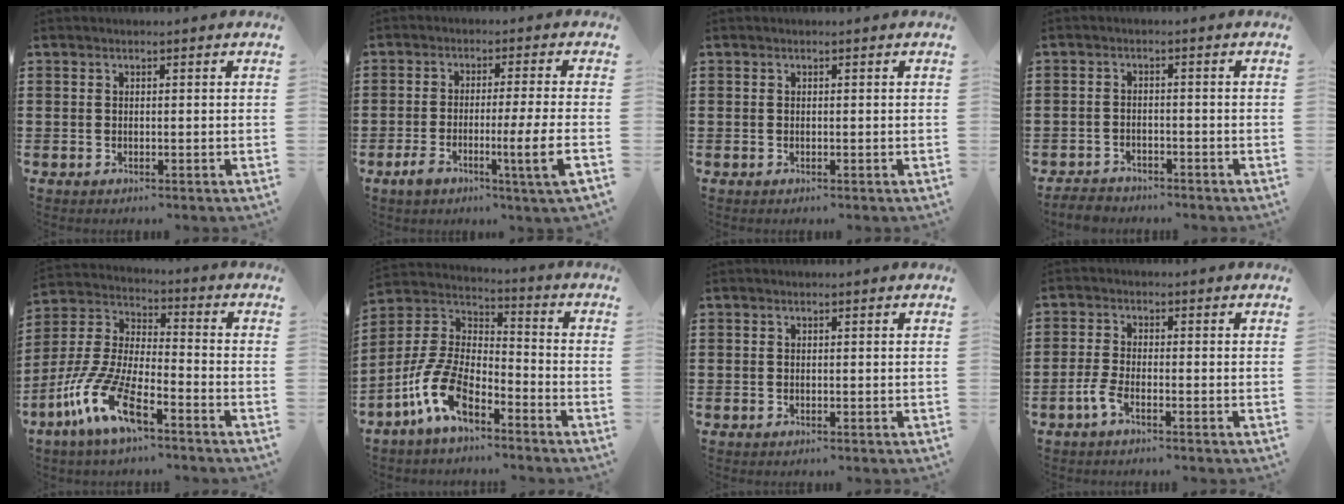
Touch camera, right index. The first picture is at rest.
{"total": 7.8, "force": [-2.7, -0.3, 7.3], "torque": [-0.118, -0.017, -0.051]}
{"total": 0.0}
{"total": 2.3, "force": [-2.3, 0.4, 0.2], "torque": [-0.010, -0.001, -0.048]}
{"total": 11.1, "force": [-7.4, 2.7, 7.8], "torque": [-0.201, -0.011, -0.154]}
{"total": 11.1, "force": [-7.1, 4.2, 7.4], "torque": [-0.195, 0.001, -0.147]}
{"total": 0.0}
{"total": 2.9, "force": [-1.7, 0.6, 2.3], "torque": [-0.061, -0.006, -0.038]}